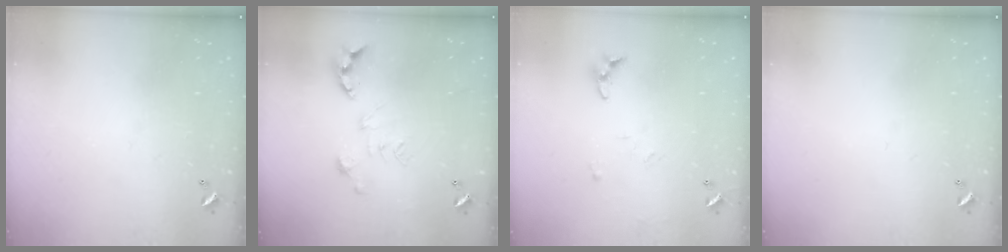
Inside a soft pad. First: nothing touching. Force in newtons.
{"total": 0.8, "press": 0.8, "slide": 0.3}
{"total": 7.9, "press": 7.9, "slide": 0.5}
{"total": 0.0}